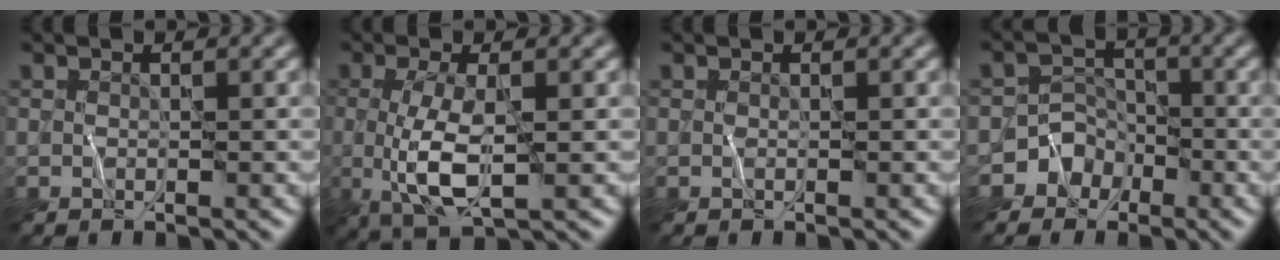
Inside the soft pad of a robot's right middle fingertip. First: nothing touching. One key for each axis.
{"total": 4.7, "fx": -0.1, "fy": 1.3, "fz": 4.6, "tx": -0.100, "ty": -0.010, "tz": 0.000}
{"total": 0.0}
{"total": 4.9, "fx": -2.9, "fy": 3.9, "fz": -0.1, "tx": 0.036, "ty": 0.005, "tz": -0.067}